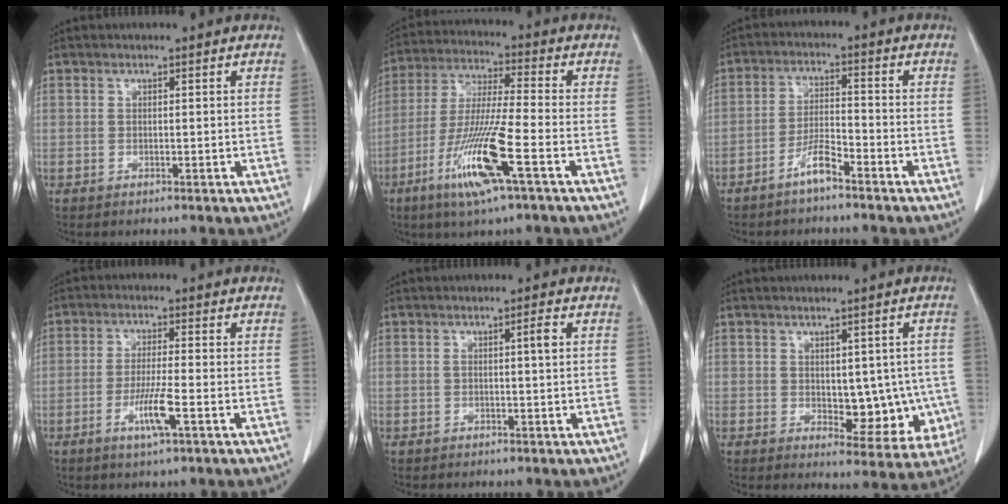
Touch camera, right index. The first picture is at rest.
{"total": 13.6, "force": [-5.9, 0.1, 12.2], "torque": [-0.251, -0.024, -0.111]}
{"total": 4.5, "force": [-3.4, 0.6, 3.0], "torque": [-0.059, 0.004, -0.065]}
{"total": 3.1, "force": [-1.2, 0.0, 2.8], "torque": [-0.055, -0.004, -0.021]}
{"total": 1.5, "force": [0.3, -0.2, 1.5], "torque": [-0.026, 0.002, 0.006]}
{"total": 8.5, "force": [-0.6, 4.7, 7.1], "torque": [-0.065, 0.004, 0.009]}